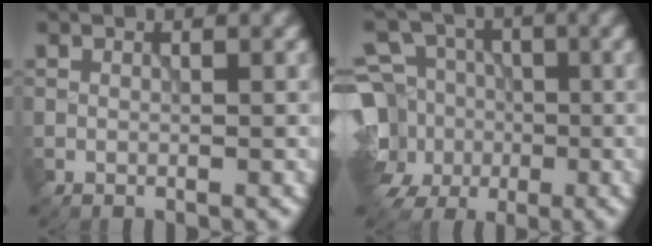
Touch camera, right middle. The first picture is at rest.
{"total": 10.6, "force": [-2.5, 9.2, 4.7], "torque": [-0.104, 0.002, -0.064]}